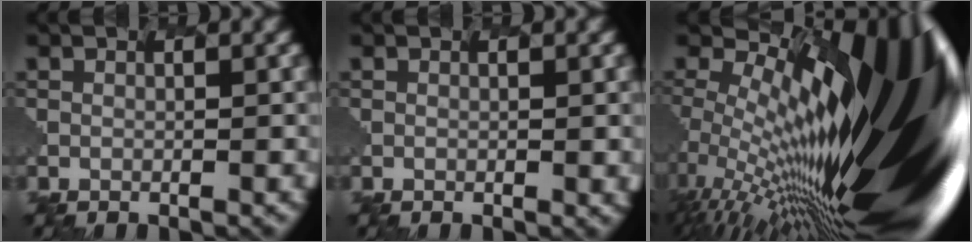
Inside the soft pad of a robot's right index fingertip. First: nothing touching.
{"total": 0.7, "force": [0.3, -0.4, -0.5], "torque": [0.003, 0.005, 0.000]}
{"total": 17.3, "force": [1.8, 5.6, 16.3], "torque": [-0.253, -0.011, 0.003]}